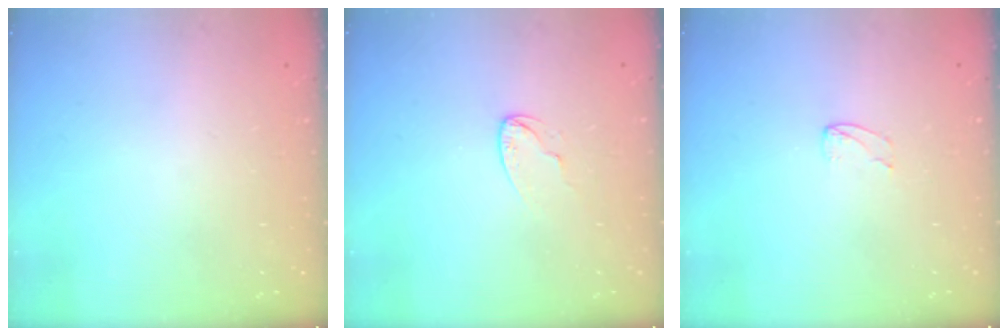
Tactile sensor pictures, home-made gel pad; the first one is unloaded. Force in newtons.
{"total": 4.1, "press": 4.1, "slide": 0.4}
{"total": 2.4, "press": 2.4, "slide": 0.2}